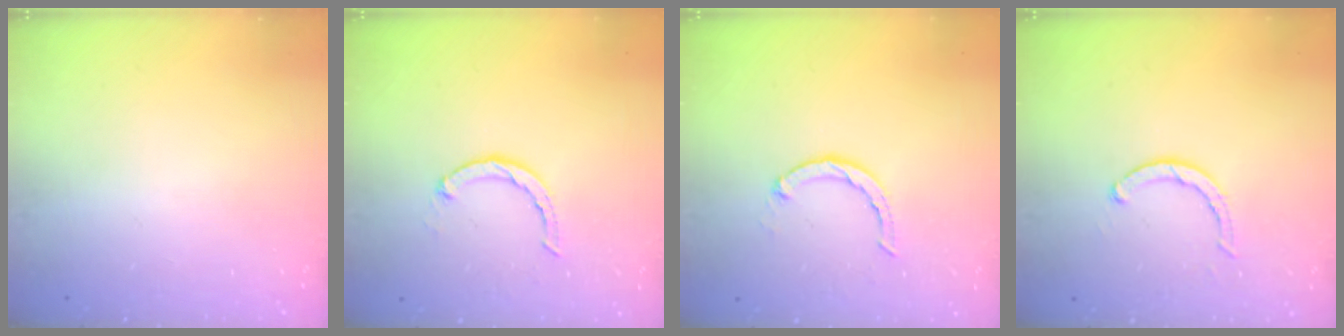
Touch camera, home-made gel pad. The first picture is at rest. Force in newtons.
{"total": 2.1, "press": 2.0, "slide": 0.4}
{"total": 2.1, "press": 2.0, "slide": 0.4}
{"total": 3.7, "press": 3.7, "slide": 0.7}